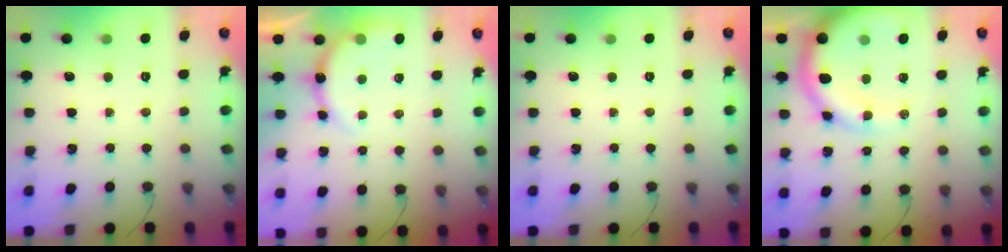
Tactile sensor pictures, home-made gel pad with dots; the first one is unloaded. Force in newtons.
{"total": 8.5, "press": 8.5, "slide": 0.8}
{"total": 0.0}
{"total": 15.1, "press": 14.7, "slide": 3.2}